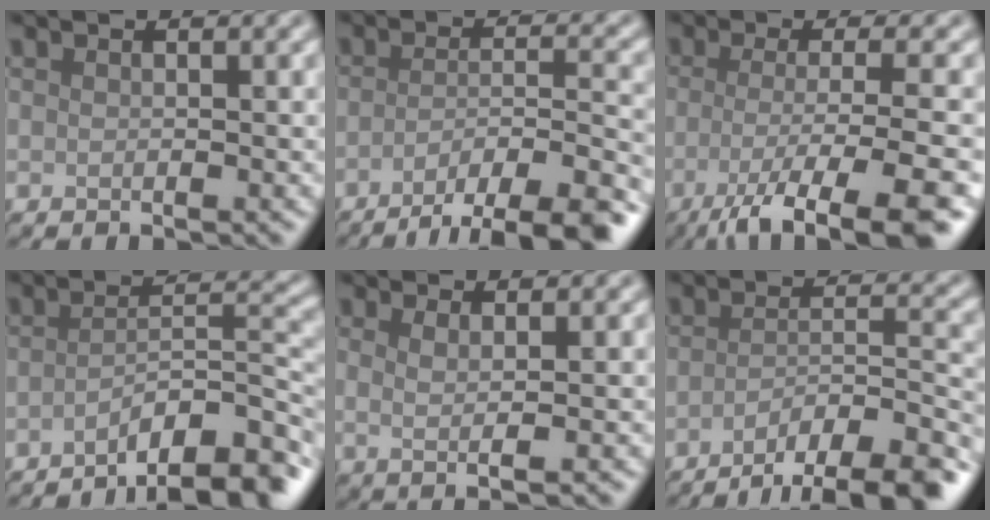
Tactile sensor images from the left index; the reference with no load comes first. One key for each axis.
{"total": 8.5, "fx": -5.3, "fy": 2.2, "fz": 6.3, "tx": -0.087, "ty": -0.003, "tz": -0.079}
{"total": 8.1, "fx": -3.6, "fy": 1.9, "fz": 7.0, "tx": -0.100, "ty": -0.015, "tz": -0.067}
{"total": 8.7, "fx": -5.6, "fy": 2.1, "fz": 6.3, "tx": -0.079, "ty": 0.006, "tz": -0.088}
{"total": 2.3, "fx": 0.4, "fy": 0.6, "fz": 2.1, "tx": -0.035, "ty": -0.003, "tz": 0.004}
{"total": 9.4, "fx": -6.4, "fy": 2.6, "fz": 6.3, "tx": -0.091, "ty": -0.001, "tz": -0.093}